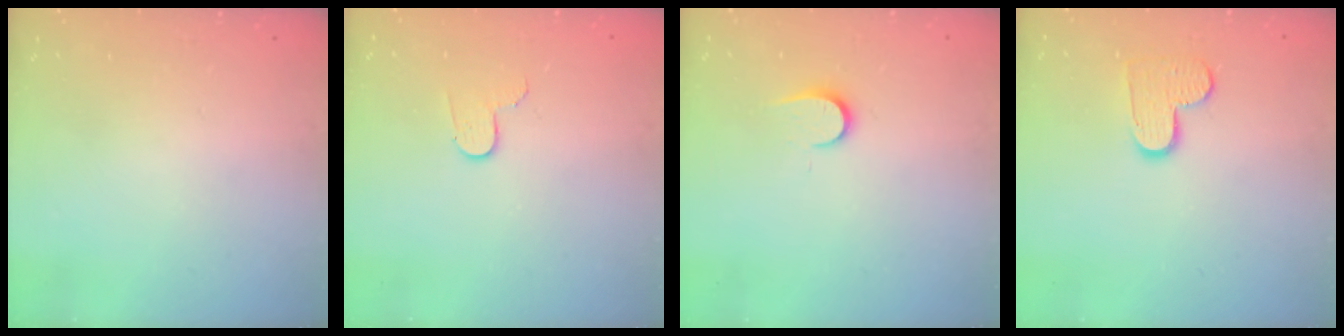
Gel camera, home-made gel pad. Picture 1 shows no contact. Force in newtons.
{"total": 3.4, "press": 3.4, "slide": 0.3}
{"total": 6.2, "press": 6.2, "slide": 0.7}
{"total": 9.3, "press": 9.3, "slide": 0.6}